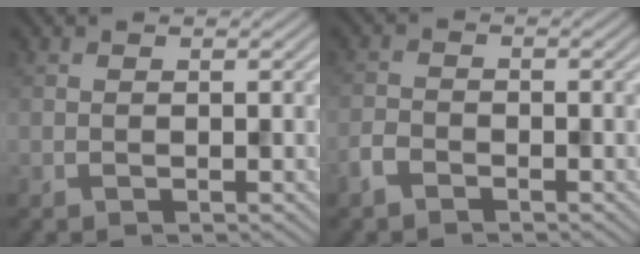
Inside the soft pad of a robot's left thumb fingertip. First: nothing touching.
{"total": 2.1, "force": [-1.7, 0.9, 0.9], "torque": [-0.020, -0.001, -0.042]}